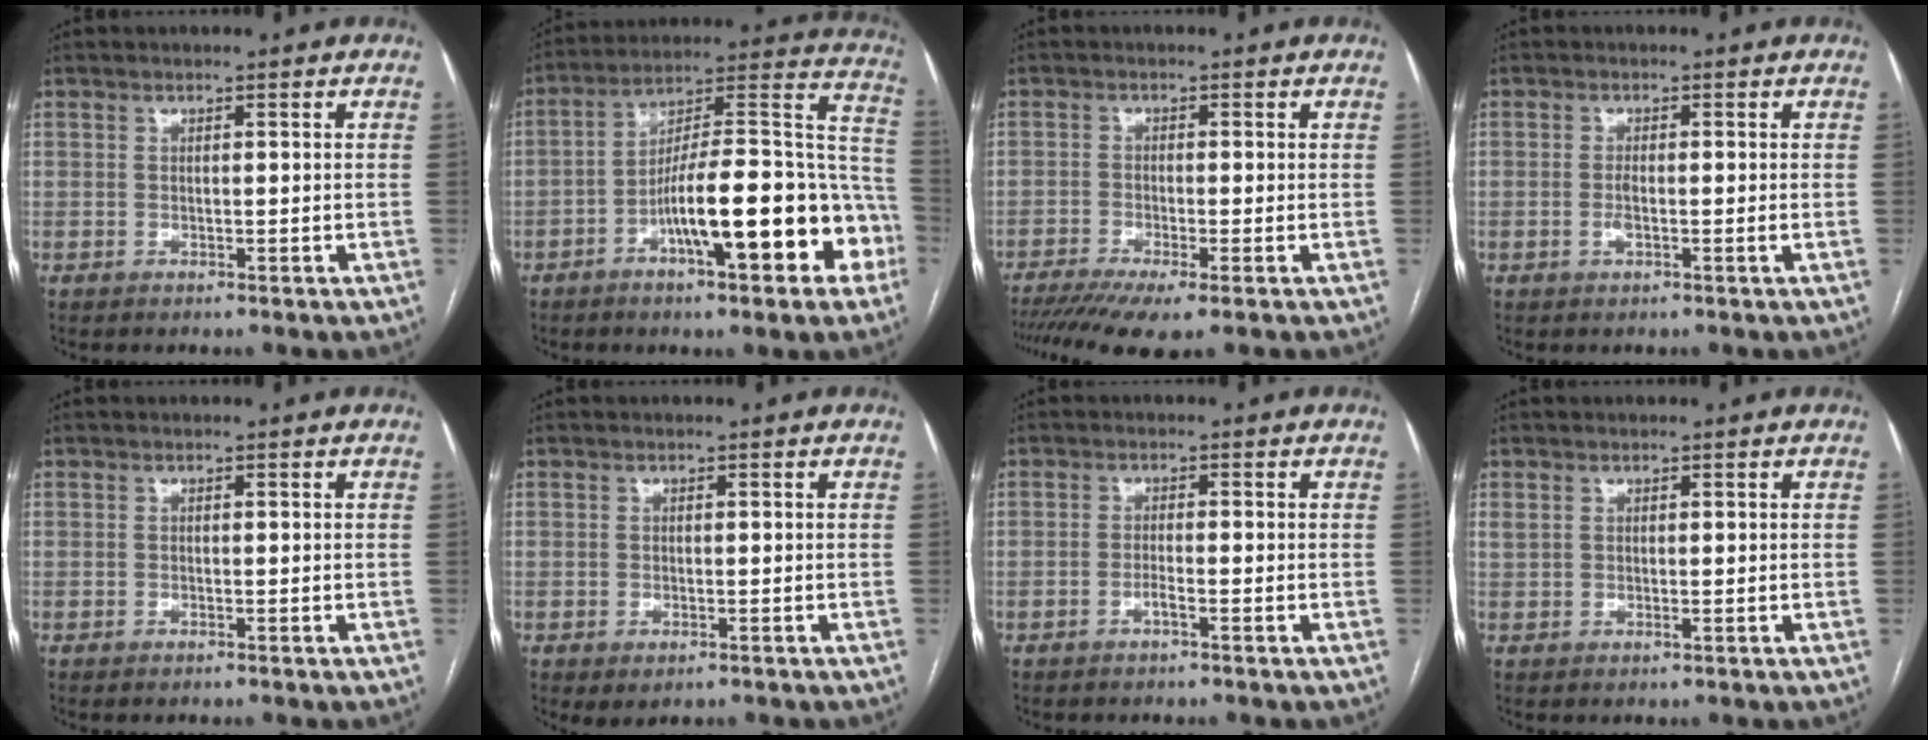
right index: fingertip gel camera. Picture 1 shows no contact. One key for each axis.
{"total": 20.9, "fx": -7.7, "fy": 4.7, "fz": 18.9, "tx": -0.232, "ty": 0.039, "tz": -0.107}
{"total": 8.7, "fx": -5.9, "fy": 1.1, "fz": 6.4, "tx": -0.106, "ty": -0.012, "tz": -0.099}
{"total": 1.9, "fx": -0.5, "fy": 0.3, "fz": 1.8, "tx": -0.039, "ty": -0.002, "tz": -0.009}
{"total": 0.0}
{"total": 1.9, "fx": -0.8, "fy": 1.1, "fz": 1.4, "tx": -0.019, "ty": -0.002, "tz": 0.001}
{"total": 1.6, "fx": -0.9, "fy": 0.1, "fz": 1.4, "tx": -0.026, "ty": 0.001, "tz": -0.017}
{"total": 1.1, "fx": 0.4, "fy": 0.6, "fz": 0.8, "tx": -0.027, "ty": 0.003, "tz": 0.012}